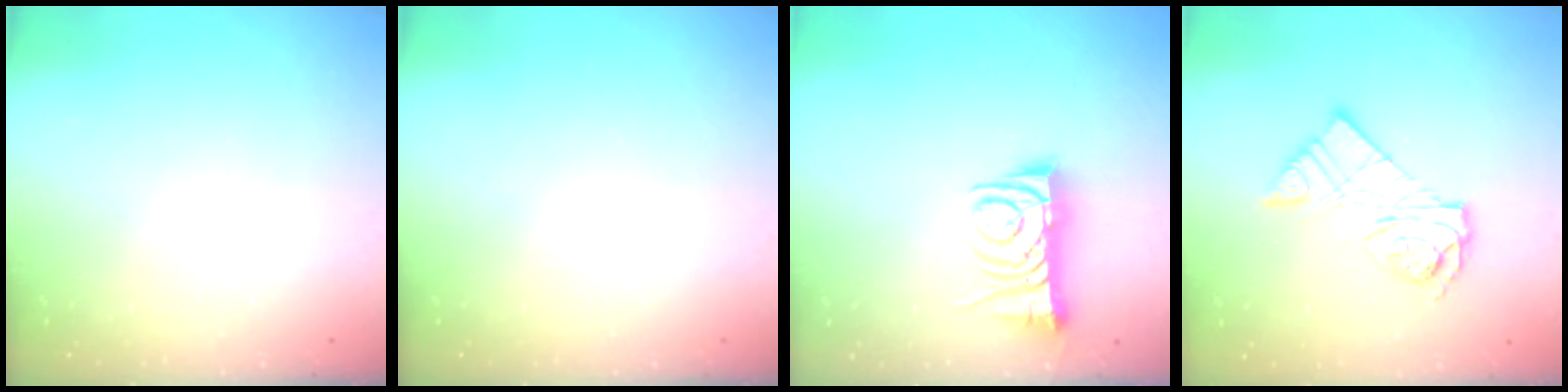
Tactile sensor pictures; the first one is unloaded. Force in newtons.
{"total": 0.0}
{"total": 7.6, "press": 7.5, "slide": 1.0}
{"total": 12.1, "press": 12.1, "slide": 1.0}